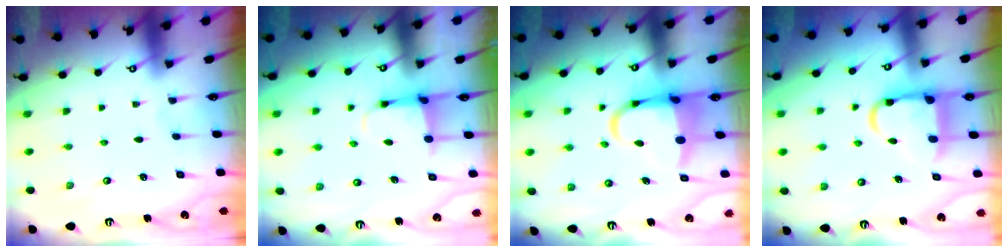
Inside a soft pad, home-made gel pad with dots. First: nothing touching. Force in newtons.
{"total": 4.0, "press": 3.8, "slide": 1.2}
{"total": 8.1, "press": 7.9, "slide": 1.6}
{"total": 11.6, "press": 11.5, "slide": 1.4}